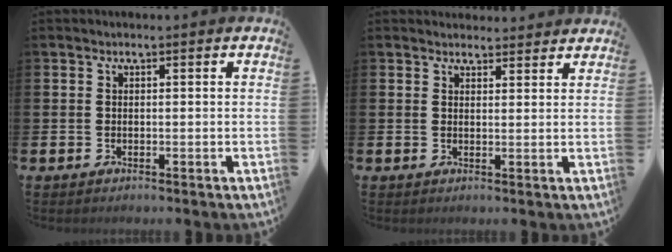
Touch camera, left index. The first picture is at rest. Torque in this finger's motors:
{"motor_torque": [0.94, -1.20, 0.16, 0.01]}